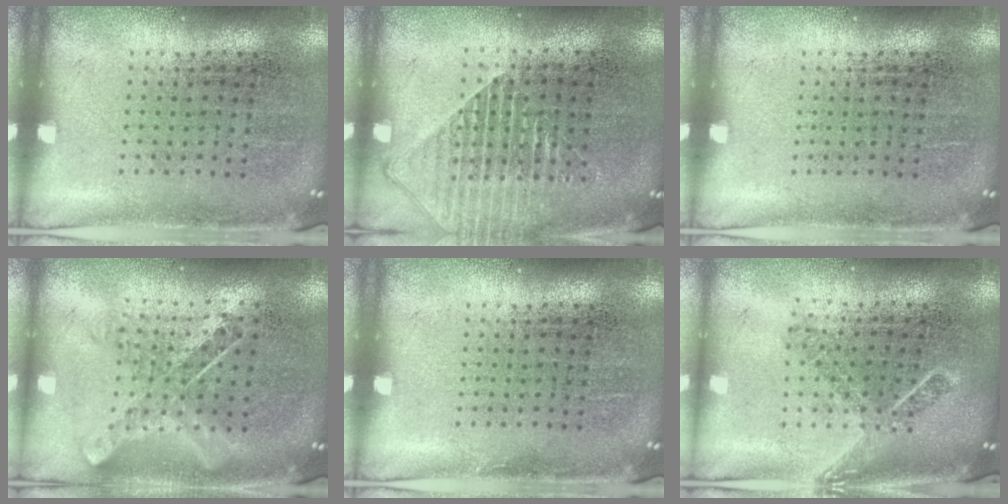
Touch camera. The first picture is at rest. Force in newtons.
{"total": 1.6, "press": 1.4, "slide": 0.8}
{"total": 0.0}
{"total": 0.9, "press": 0.9, "slide": 0.1}
{"total": 0.0}
{"total": 1.8, "press": 1.3, "slide": 1.3}